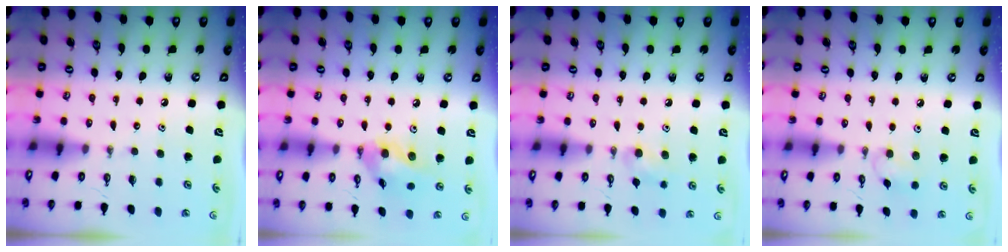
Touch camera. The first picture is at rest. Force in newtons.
{"total": 11.6, "press": 11.4, "slide": 1.9}
{"total": 8.4, "press": 7.7, "slide": 3.3}
{"total": 5.7, "press": 5.7, "slide": 0.6}